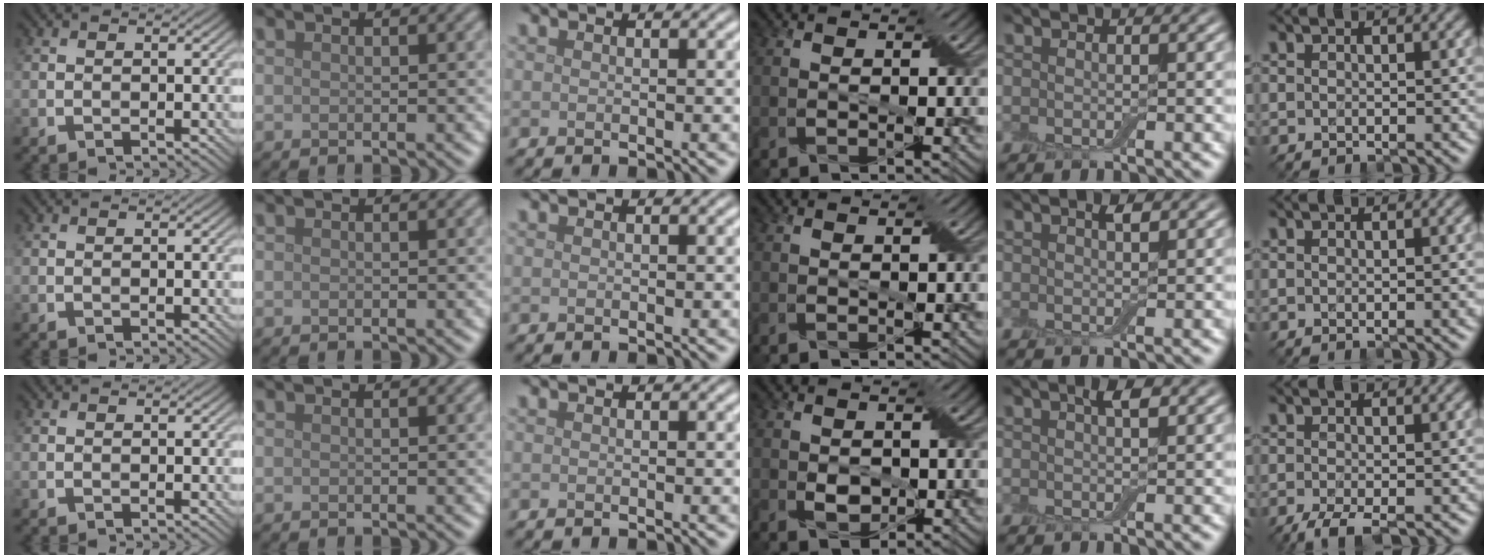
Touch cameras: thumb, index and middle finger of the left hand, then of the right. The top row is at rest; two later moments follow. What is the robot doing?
{"motion": "pour", "object": "cup"}